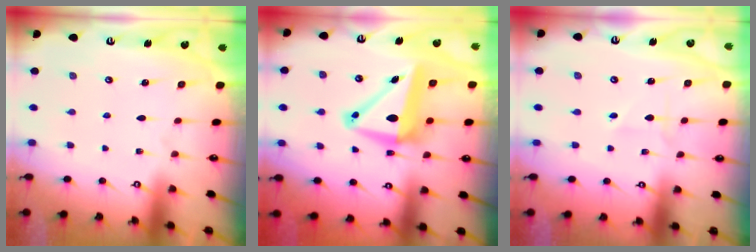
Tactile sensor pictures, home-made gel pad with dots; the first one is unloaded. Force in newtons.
{"total": 9.6, "press": 9.3, "slide": 2.1}
{"total": 2.9, "press": 2.8, "slide": 0.4}